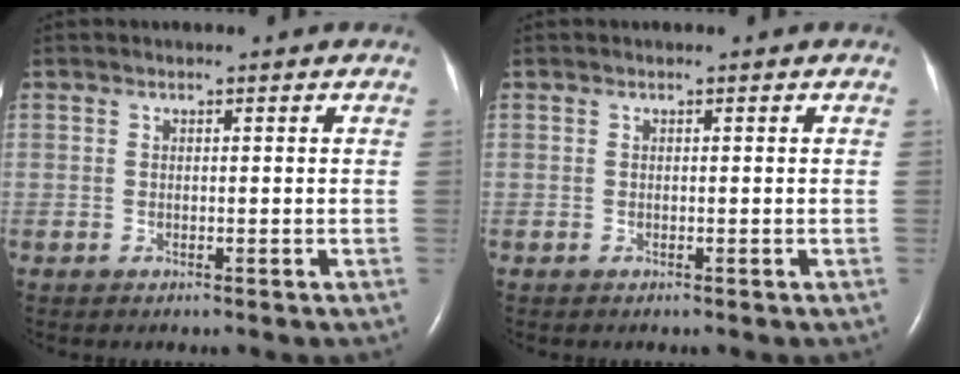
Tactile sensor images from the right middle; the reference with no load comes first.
{"total": 0.0}